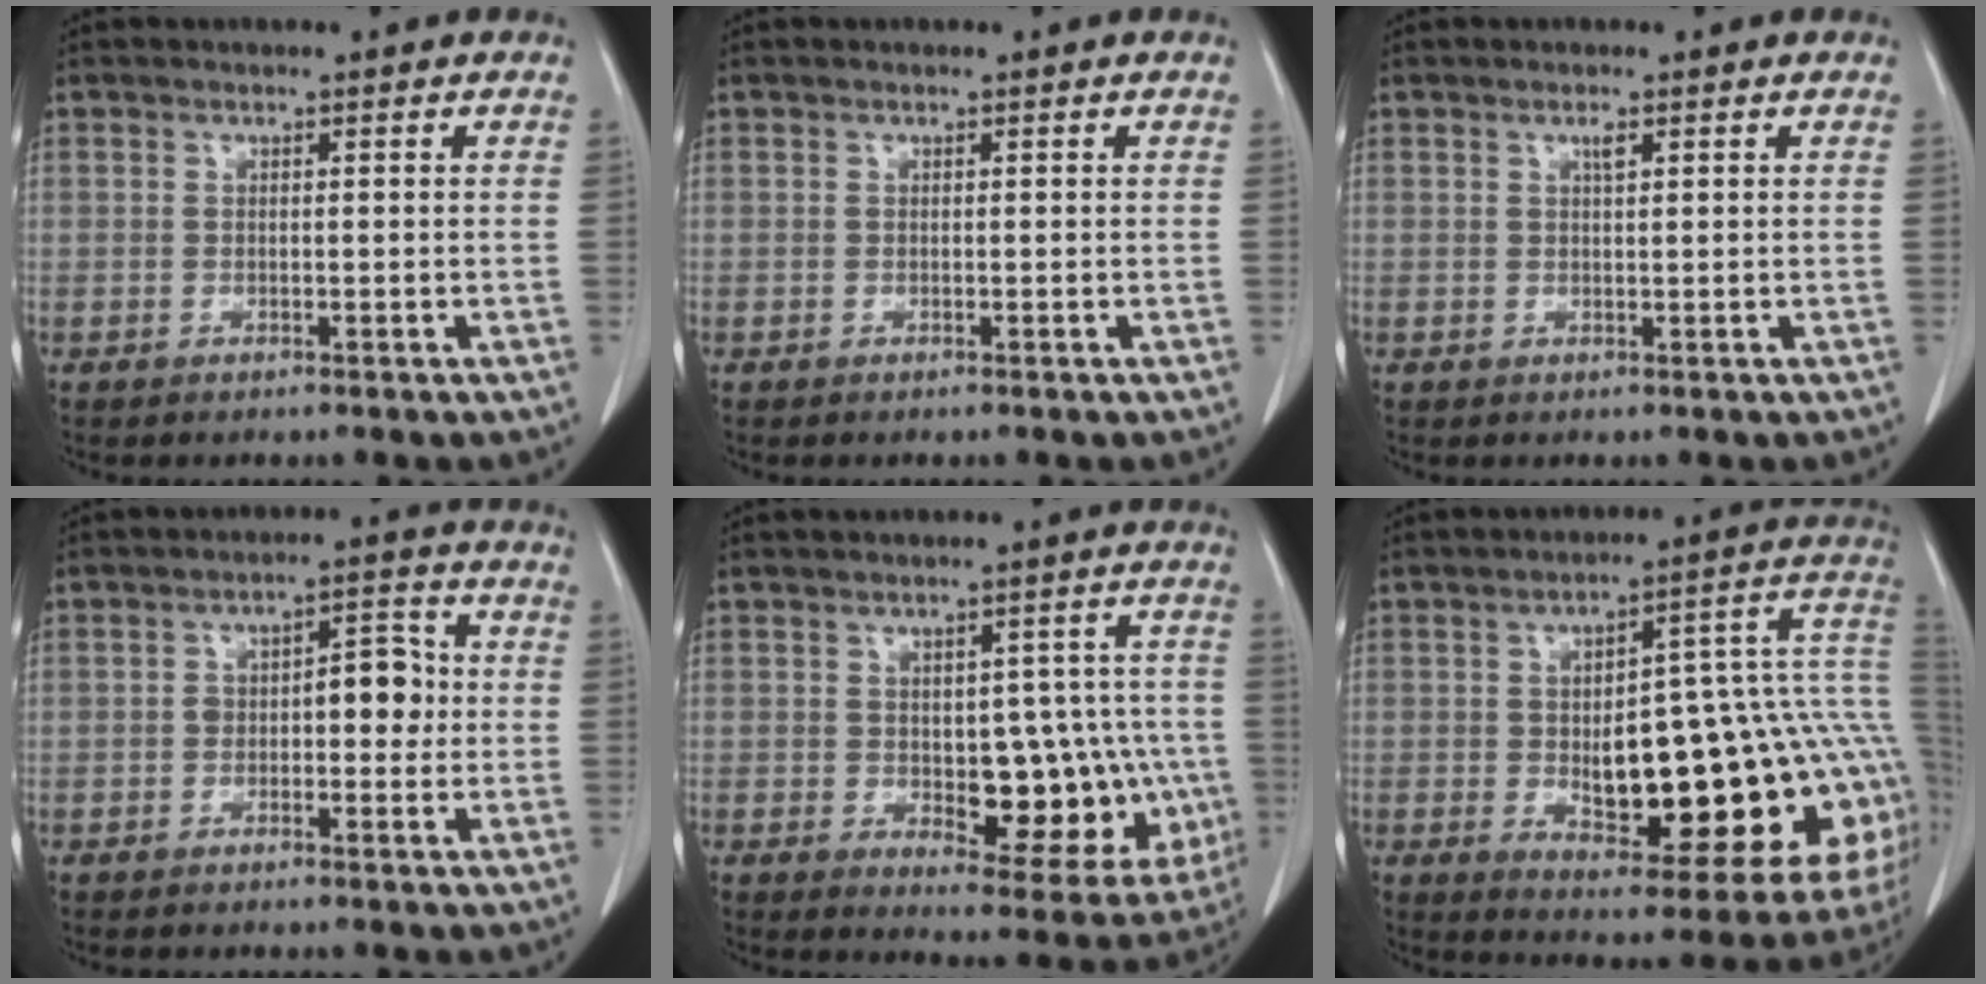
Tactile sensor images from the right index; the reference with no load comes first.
{"total": 0.0}
{"total": 1.2, "force": [0.7, 0.2, 0.9], "torque": [-0.016, -0.001, 0.013]}
{"total": 6.0, "force": [-0.2, 2.9, 5.3], "torque": [-0.074, 0.027, -0.004]}
{"total": 14.0, "force": [-1.9, 6.7, 12.2], "torque": [-0.129, 0.019, -0.004]}
{"total": 27.2, "force": [-2.0, 7.9, 25.9], "torque": [-0.279, 0.035, -0.009]}